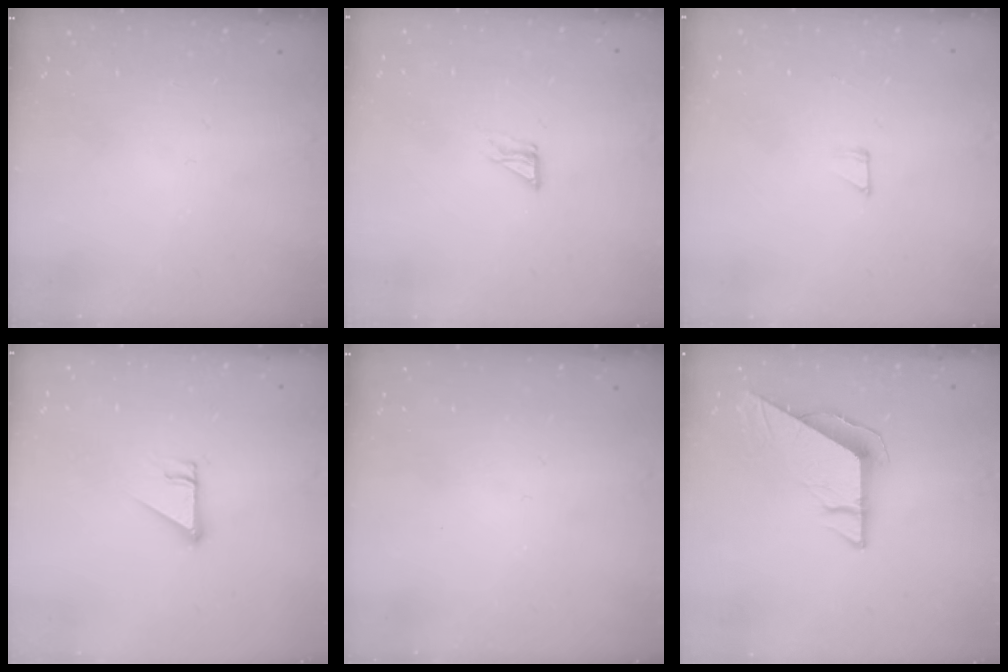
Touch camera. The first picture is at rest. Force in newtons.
{"total": 3.6, "press": 3.6, "slide": 0.3}
{"total": 2.5, "press": 2.5, "slide": 0.1}
{"total": 2.9, "press": 2.9, "slide": 0.1}
{"total": 0.0}
{"total": 8.1, "press": 8.1, "slide": 0.6}